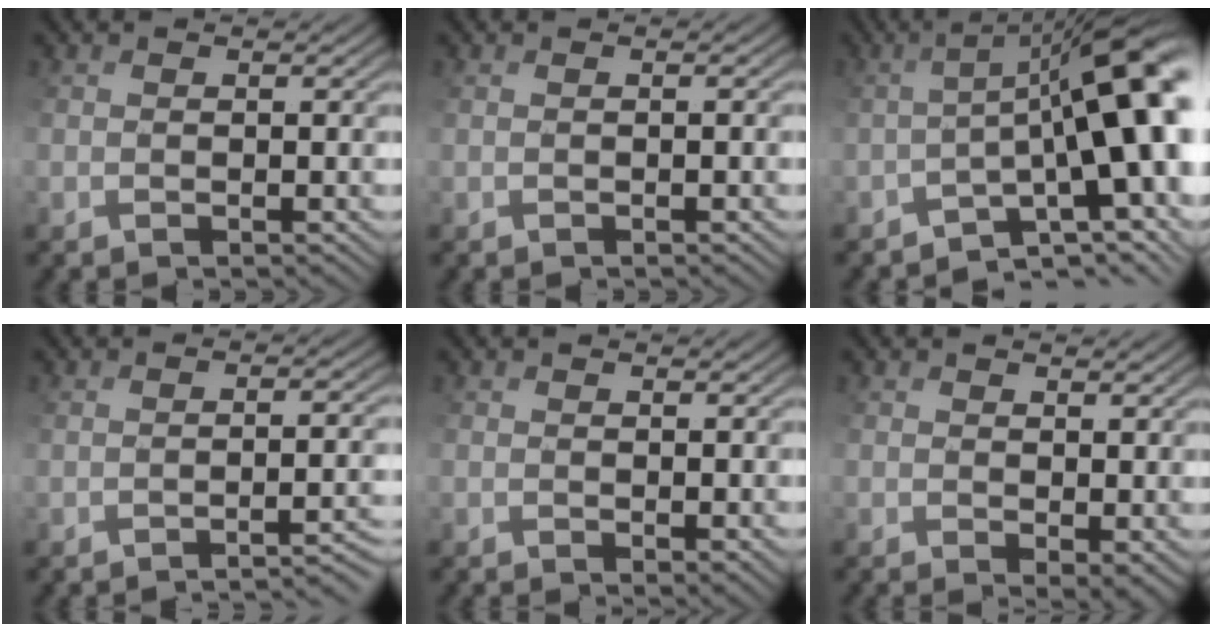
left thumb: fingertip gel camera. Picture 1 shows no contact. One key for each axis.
{"total": 0.7, "fx": -0.2, "fy": 0.0, "fz": 0.7, "tx": -0.006, "ty": 0.001, "tz": 0.007}
{"total": 14.2, "fx": -3.2, "fy": 4.1, "fz": 13.2, "tx": -0.156, "ty": 0.004, "tz": -0.037}
{"total": 5.4, "fx": -3.7, "fy": 0.8, "fz": 3.9, "tx": -0.027, "ty": 0.011, "tz": -0.026}
{"total": 2.4, "fx": -0.3, "fy": 1.3, "fz": 2.0, "tx": -0.041, "ty": -0.010, "tz": -0.002}
{"total": 3.9, "fx": -0.2, "fy": 2.0, "fz": 3.3, "tx": -0.083, "ty": -0.013, "tz": 0.000}